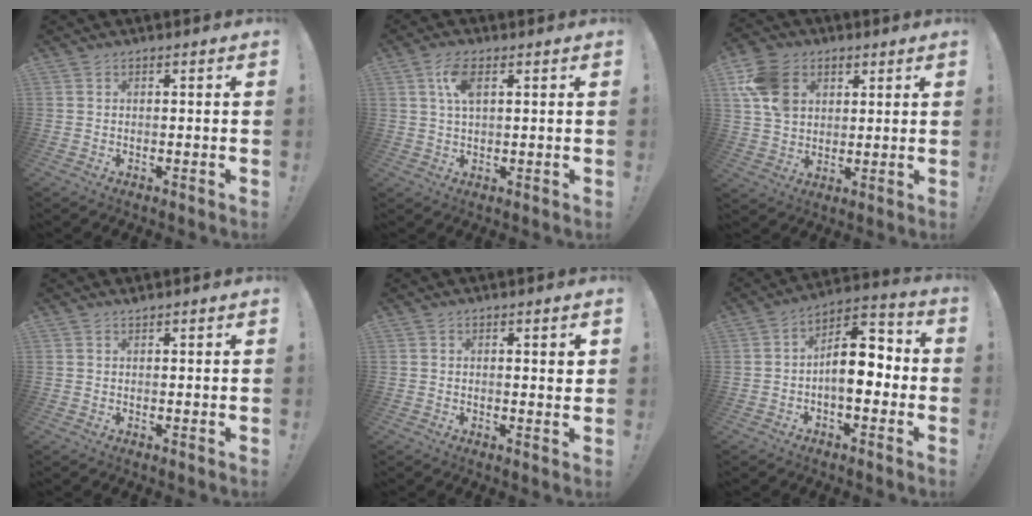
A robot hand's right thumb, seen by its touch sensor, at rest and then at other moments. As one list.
[{"total": 6.2, "force": [2.0, 2.8, 5.1], "torque": [-0.089, 0.002, 0.033]}, {"total": 14.4, "force": [5.5, 11.0, 7.5], "torque": [-0.131, -0.016, 0.112]}, {"total": 0.6, "force": [0.6, -0.1, 0.0], "torque": [0.002, -0.001, 0.011]}, {"total": 2.1, "force": [1.3, 0.3, 1.6], "torque": [-0.010, -0.008, 0.016]}, {"total": 12.5, "force": [-1.3, 6.9, 10.3], "torque": [-0.159, 0.014, -0.022]}]